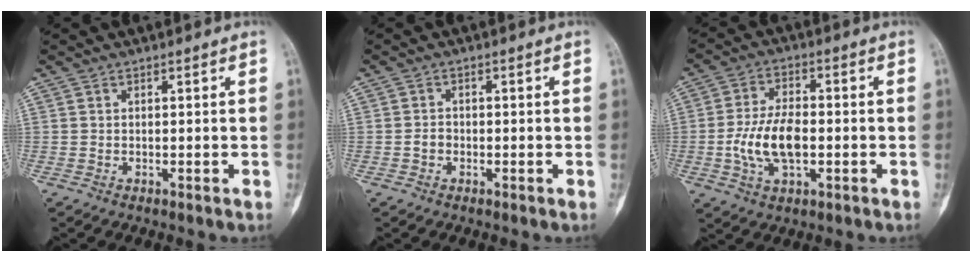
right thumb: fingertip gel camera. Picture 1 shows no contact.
{"total": 1.6, "force": [-0.6, 1.3, 0.7], "torque": [-0.006, 0.008, -0.013]}
{"total": 10.5, "force": [-1.6, 5.5, 8.8], "torque": [-0.167, 0.012, -0.031]}